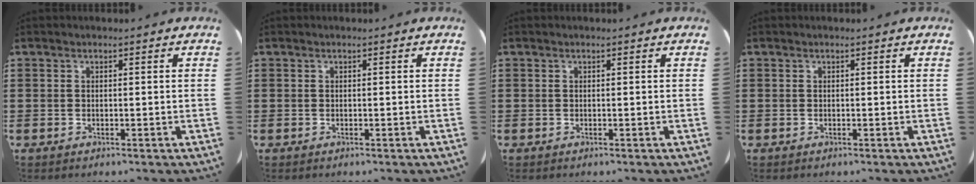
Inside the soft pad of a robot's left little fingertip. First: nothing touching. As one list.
[{"total": 0.0}, {"total": 0.0}, {"total": 0.0}]